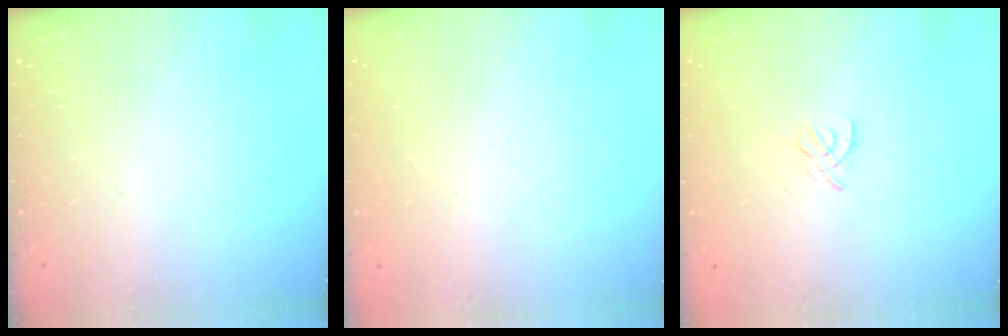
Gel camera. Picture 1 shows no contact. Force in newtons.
{"total": 2.0, "press": 1.9, "slide": 0.5}
{"total": 2.5, "press": 2.4, "slide": 0.6}